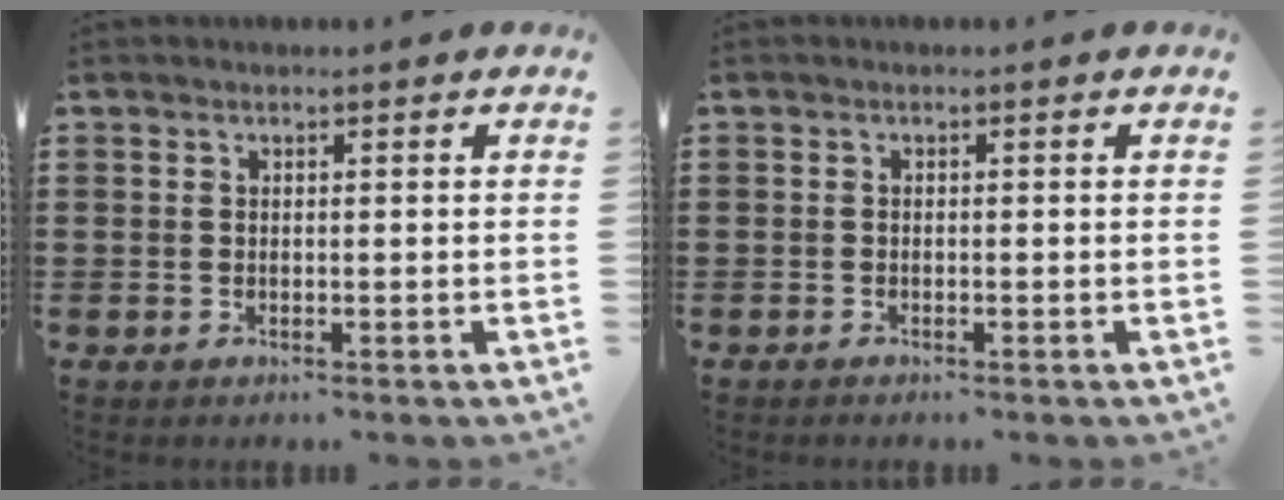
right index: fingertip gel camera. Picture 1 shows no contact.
{"total": 0.5, "force": [-0.5, 0.1, 0.0], "torque": [0.000, 0.002, -0.011]}